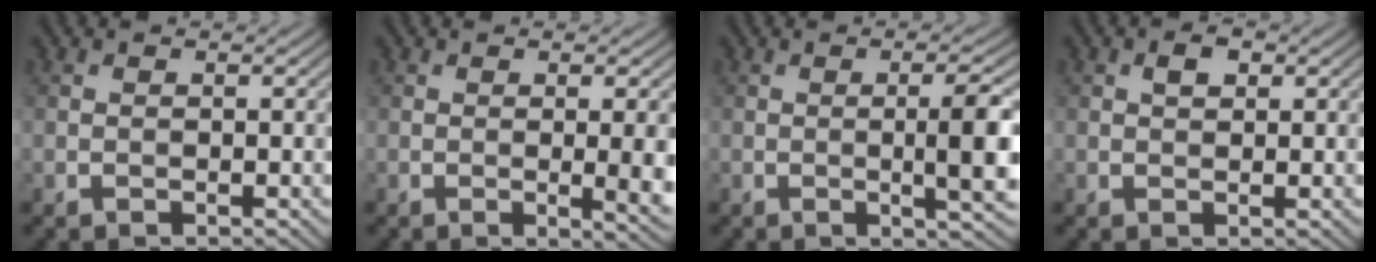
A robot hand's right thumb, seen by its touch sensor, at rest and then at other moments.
{"total": 5.0, "force": [-0.2, 1.1, 4.8], "torque": [-0.070, -0.002, 0.002]}
{"total": 5.4, "force": [-0.2, 0.7, 5.4], "torque": [-0.090, 0.003, -0.001]}
{"total": 1.7, "force": [0.7, 1.0, 1.3], "torque": [-0.019, 0.003, 0.009]}